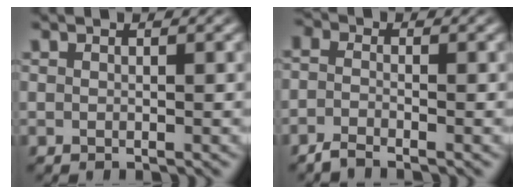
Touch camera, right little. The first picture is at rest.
{"total": 1.9, "force": [-1.6, 0.8, 0.5], "torque": [-0.017, -0.010, -0.031]}